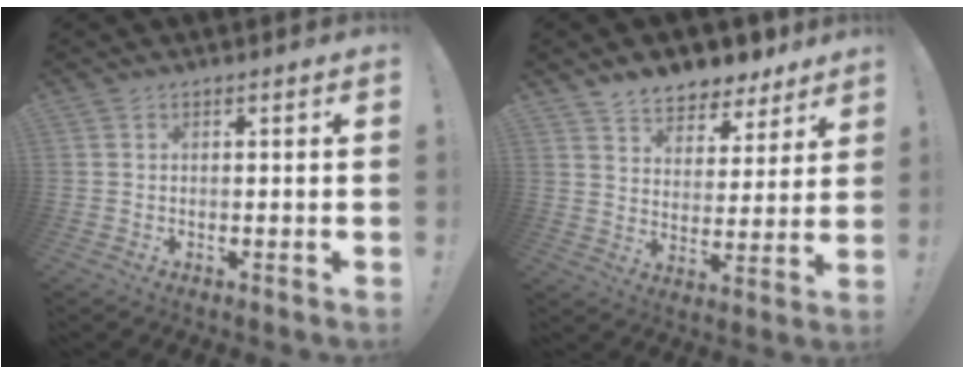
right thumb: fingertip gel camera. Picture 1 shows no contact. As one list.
[{"total": 8.2, "force": [7.0, 4.0, 1.5], "torque": [-0.027, -0.058, 0.132]}]